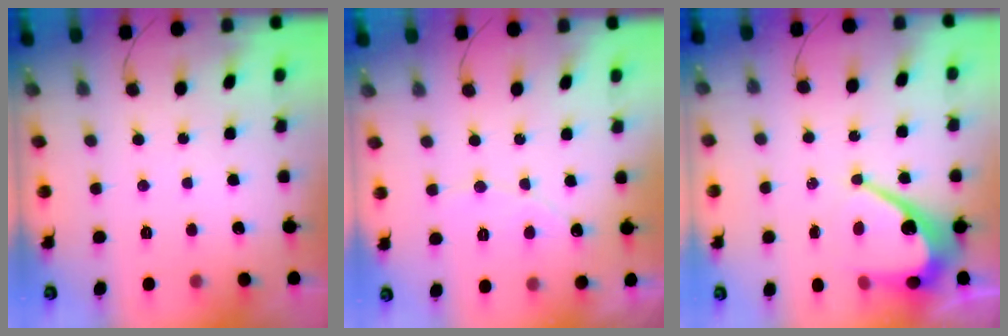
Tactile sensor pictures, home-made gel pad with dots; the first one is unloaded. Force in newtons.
{"total": 4.5, "press": 4.5, "slide": 0.2}
{"total": 10.2, "press": 10.1, "slide": 0.9}